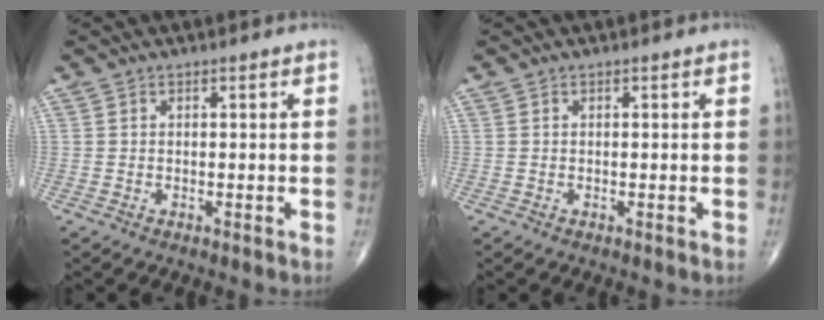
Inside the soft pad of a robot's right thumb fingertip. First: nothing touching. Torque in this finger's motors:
{"motor_torque": [-0.08, 0.08, -0.06, 0.04, 0.00]}